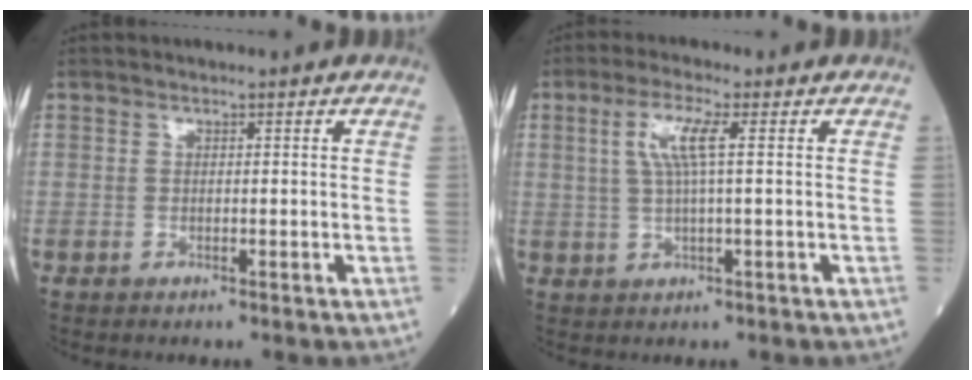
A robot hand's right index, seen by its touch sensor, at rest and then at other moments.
{"total": 4.9, "force": [1.2, 0.1, 4.7], "torque": [-0.102, 0.008, 0.028]}